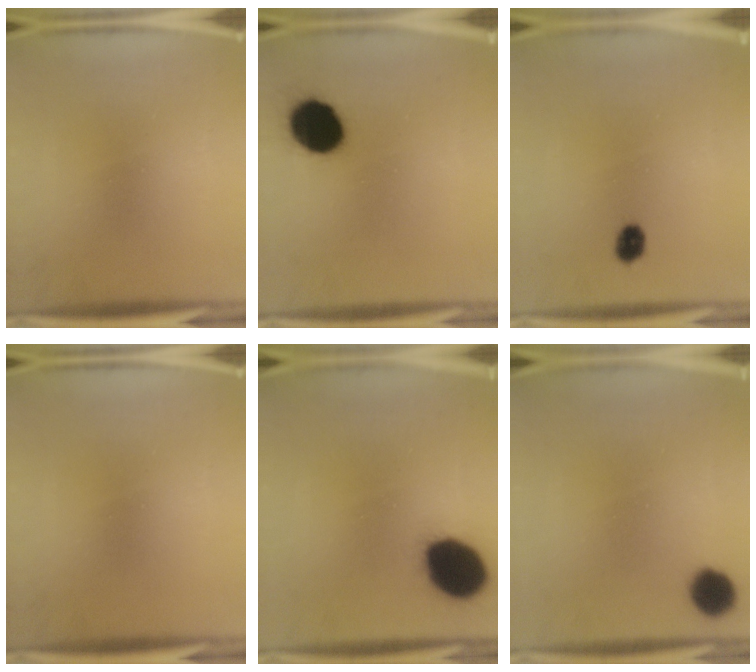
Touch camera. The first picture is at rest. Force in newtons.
{"total": 13.7}
{"total": 2.8}
{"total": 0.0}
{"total": 17.7}
{"total": 6.8}